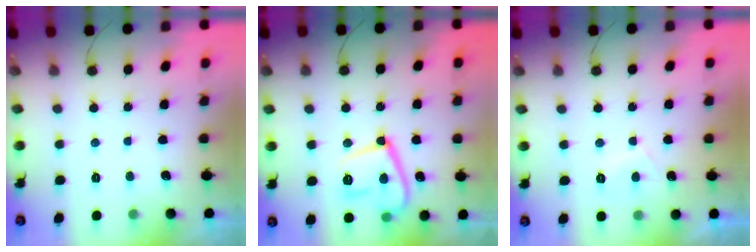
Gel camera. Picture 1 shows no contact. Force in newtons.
{"total": 14.4, "press": 14.3, "slide": 1.6}
{"total": 2.7, "press": 2.6, "slide": 0.8}